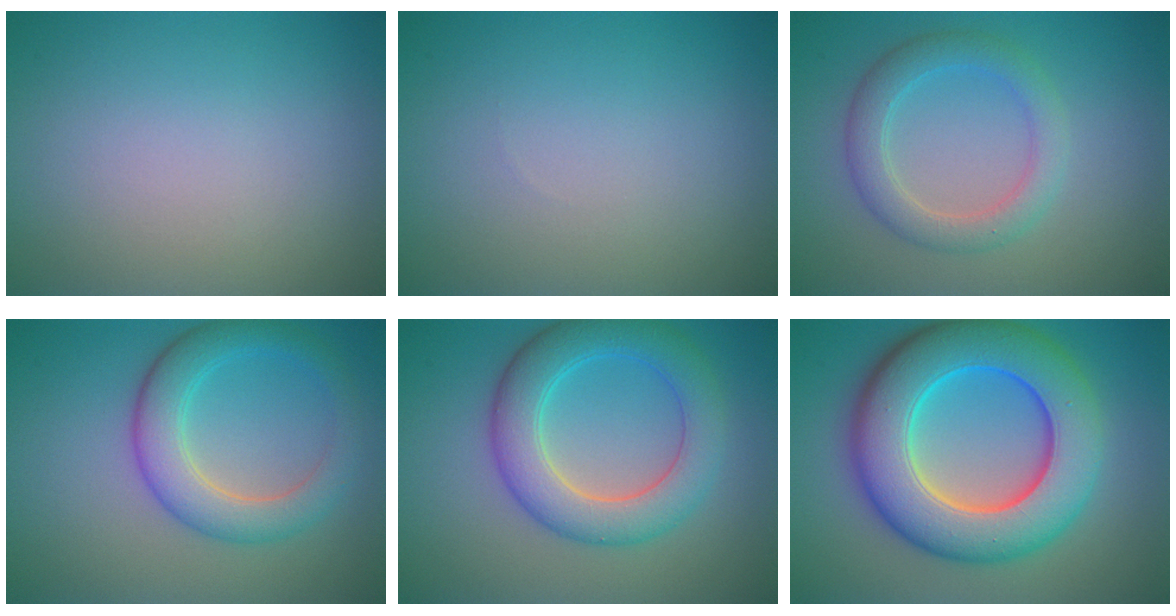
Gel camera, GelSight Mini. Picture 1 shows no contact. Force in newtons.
{"total": 0.0}
{"total": 3.6, "press": 3.6, "slide": 0.0}
{"total": 4.9, "press": 4.9, "slide": 0.1}
{"total": 6.4, "press": 6.4, "slide": 0.0}
{"total": 11.8, "press": 11.8, "slide": 0.2}